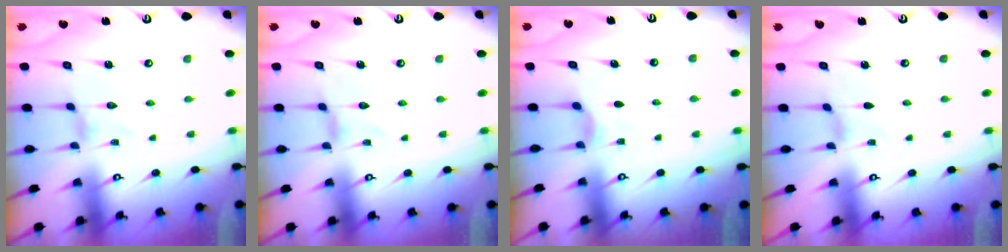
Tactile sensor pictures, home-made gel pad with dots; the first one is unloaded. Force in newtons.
{"total": 0.0}
{"total": 3.5, "press": 3.5, "slide": 0.6}
{"total": 0.0}